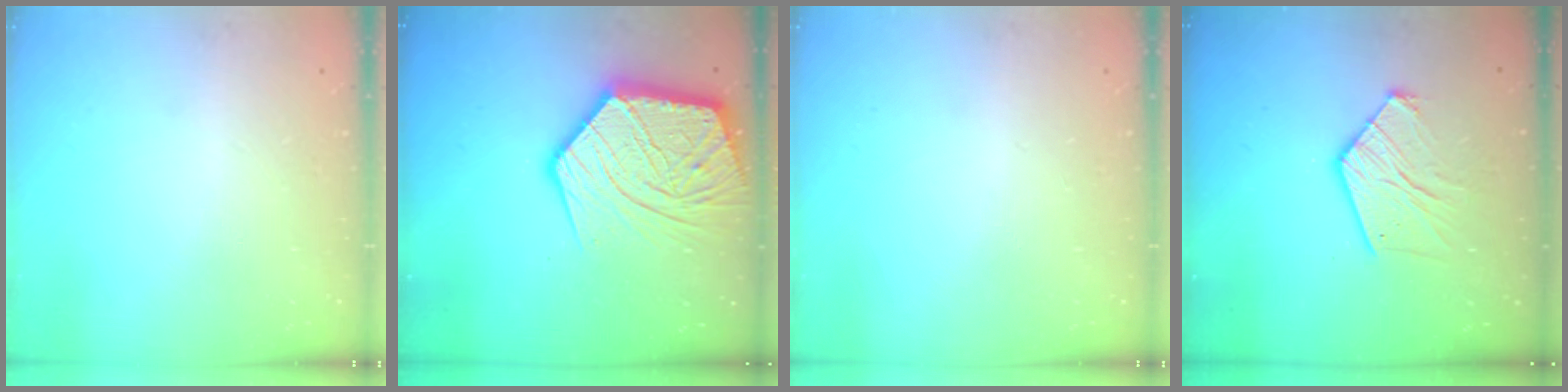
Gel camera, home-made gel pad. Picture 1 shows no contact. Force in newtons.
{"total": 21.3, "press": 21.2, "slide": 2.2}
{"total": 0.0}
{"total": 12.0, "press": 11.9, "slide": 1.0}